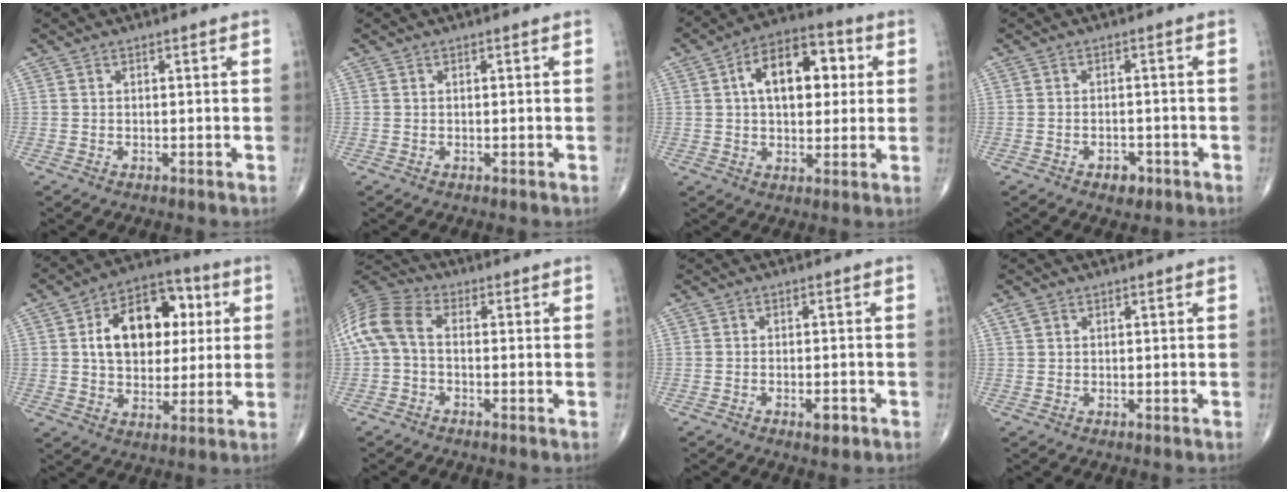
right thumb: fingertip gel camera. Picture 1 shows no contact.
{"total": 0.0}
{"total": 14.4, "force": [3.1, 8.3, 11.3], "torque": [-0.145, 0.017, 0.043]}
{"total": 2.8, "force": [-1.6, 1.8, 1.5], "torque": [-0.014, 0.009, -0.019]}
{"total": 15.9, "force": [3.3, 10.7, 11.2], "torque": [-0.131, 0.014, 0.049]}
{"total": 9.4, "force": [-0.2, 5.9, 7.4], "torque": [-0.159, 0.027, -0.017]}
{"total": 2.5, "force": [-1.3, 1.0, 1.9], "torque": [-0.027, 0.004, -0.018]}
{"total": 1.3, "force": [0.7, 0.9, 0.5], "torque": [-0.008, 0.005, 0.015]}